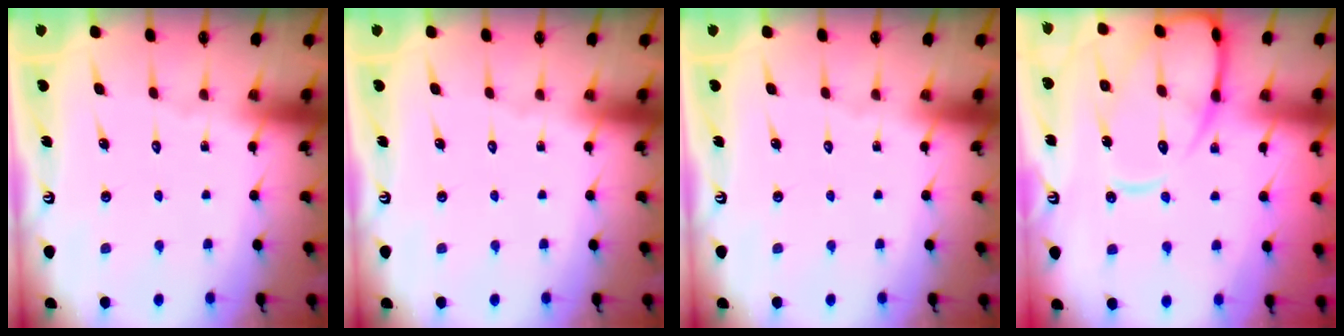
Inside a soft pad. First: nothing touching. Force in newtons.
{"total": 0.0}
{"total": 0.0}
{"total": 13.6, "press": 13.5, "slide": 1.2}